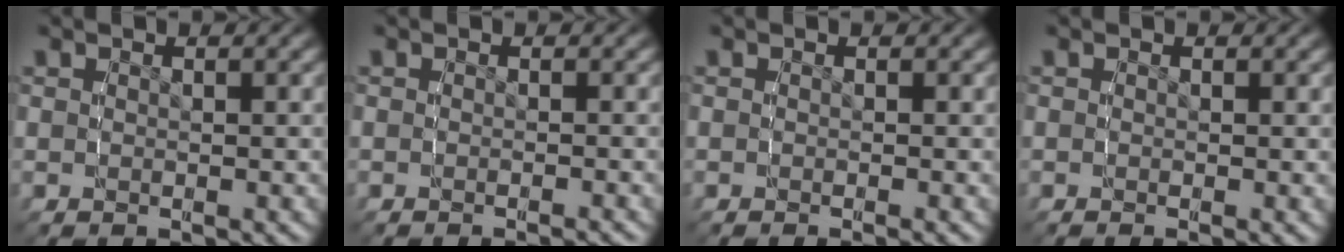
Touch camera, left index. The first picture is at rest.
{"total": 1.5, "force": [-1.3, 0.1, 0.7], "torque": [-0.004, 0.003, -0.023]}
{"total": 1.2, "force": [-1.0, 0.1, 0.7], "torque": [-0.001, 0.004, -0.017]}
{"total": 0.7, "force": [-0.4, 0.1, 0.6], "torque": [-0.005, 0.001, -0.008]}